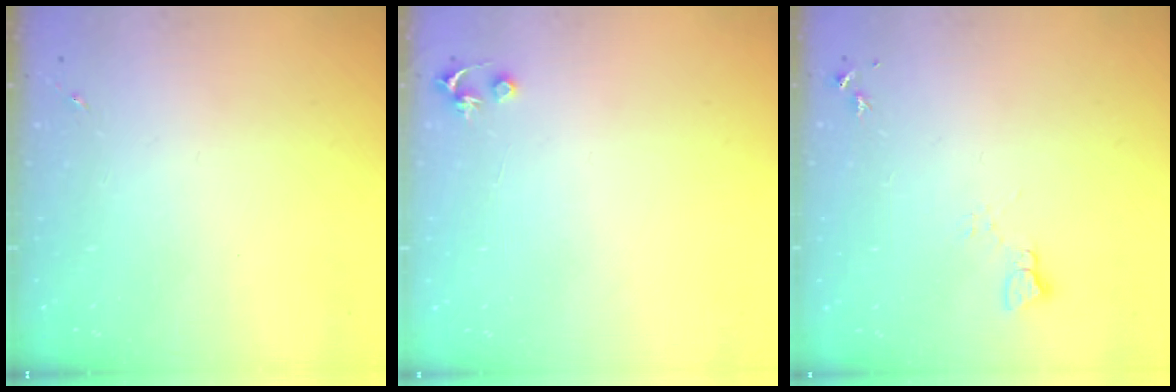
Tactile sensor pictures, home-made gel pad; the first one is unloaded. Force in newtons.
{"total": 3.5, "press": 3.5, "slide": 0.3}
{"total": 3.7, "press": 3.7, "slide": 0.4}